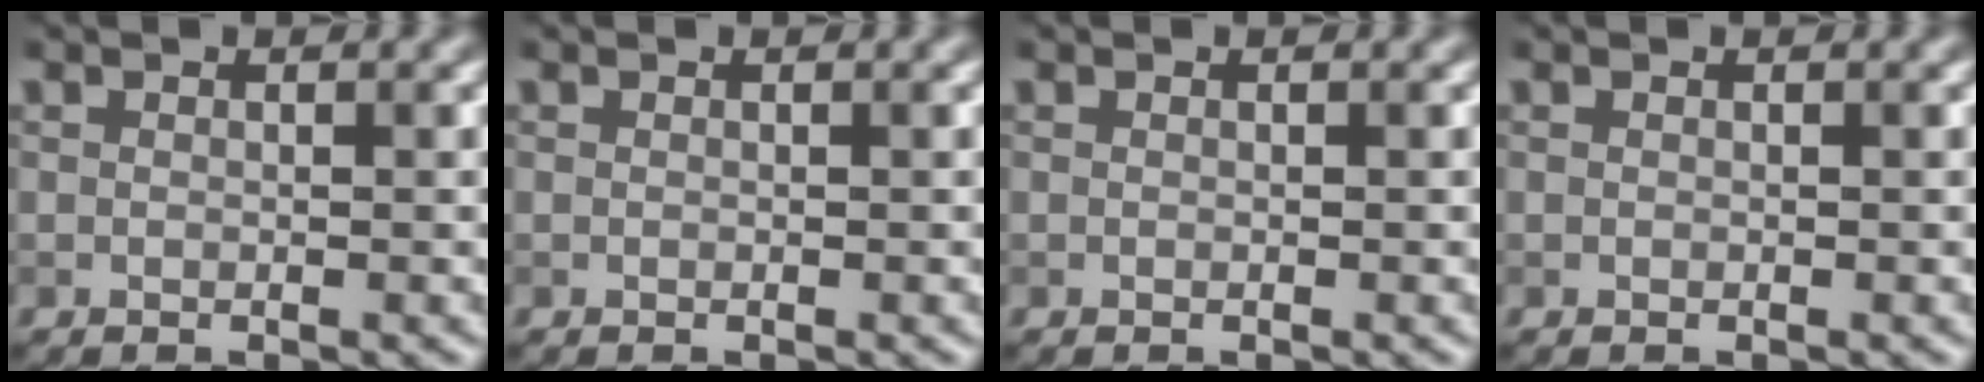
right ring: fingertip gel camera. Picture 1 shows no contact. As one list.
[{"total": 0.0}, {"total": 0.0}, {"total": 0.0}]